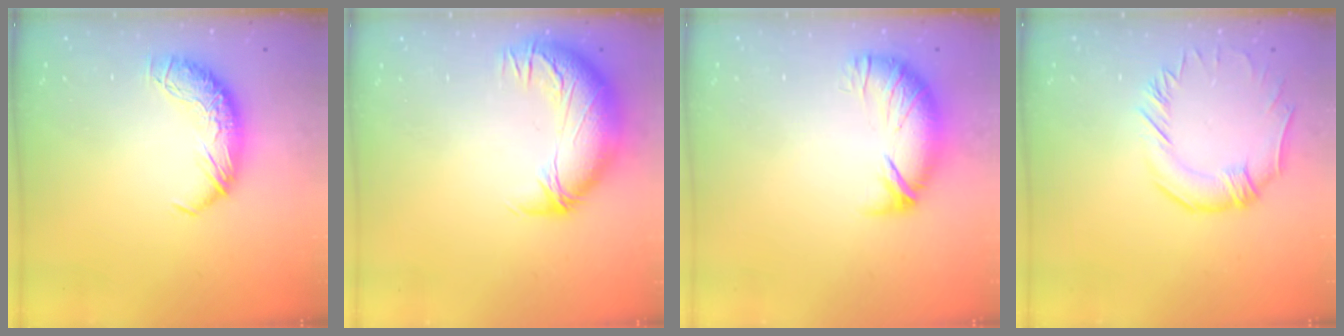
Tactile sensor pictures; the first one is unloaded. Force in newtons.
{"total": 3.5, "press": 1.1, "slide": 3.3}
{"total": 4.5, "press": 4.0, "slide": 2.1}
{"total": 0.9, "press": 0.2, "slide": 0.9}